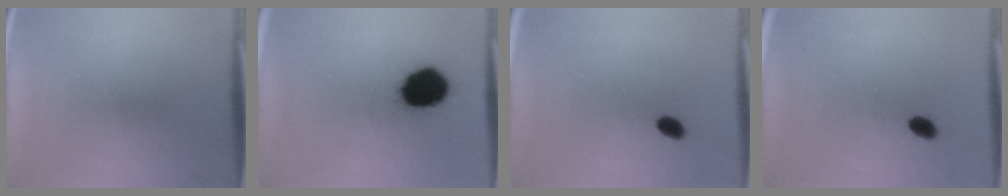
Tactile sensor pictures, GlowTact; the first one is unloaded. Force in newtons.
{"total": 15.8}
{"total": 2.4}
{"total": 2.4}